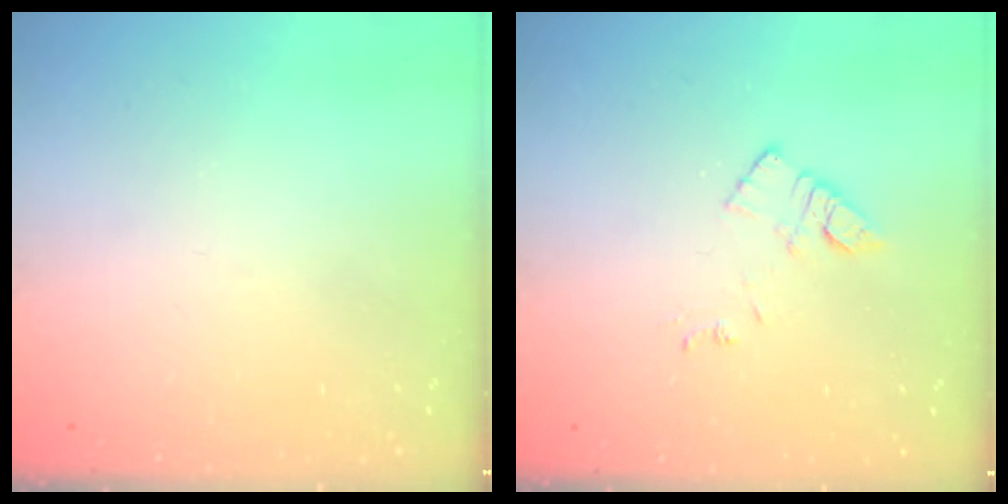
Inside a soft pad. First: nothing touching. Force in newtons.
{"total": 8.3, "press": 8.3, "slide": 0.6}